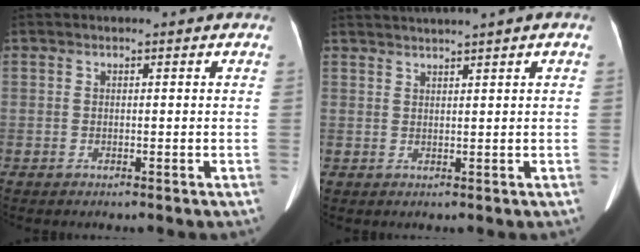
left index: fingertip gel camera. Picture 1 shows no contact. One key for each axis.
{"total": 4.1, "fx": 3.3, "fy": -0.9, "fz": 2.3, "tx": -0.037, "ty": 0.025, "tz": 0.058}